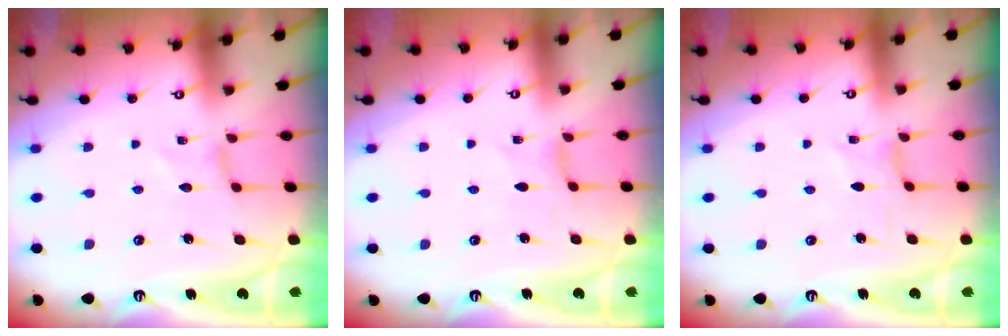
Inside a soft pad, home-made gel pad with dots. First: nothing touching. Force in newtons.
{"total": 0.0}
{"total": 0.0}